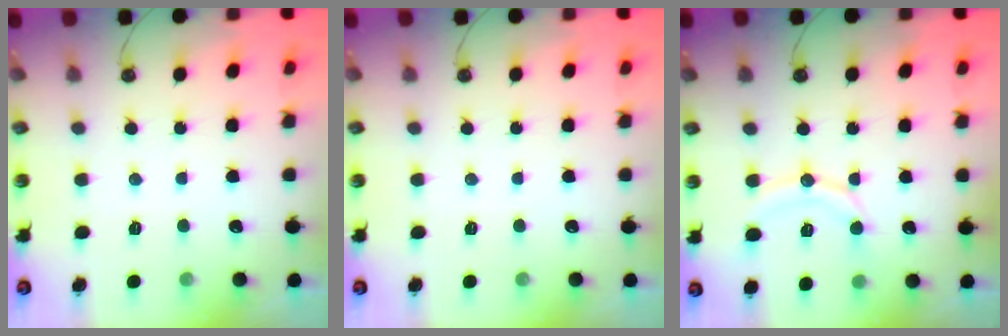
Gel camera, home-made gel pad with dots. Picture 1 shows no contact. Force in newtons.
{"total": 0.0}
{"total": 10.5, "press": 10.5, "slide": 1.1}